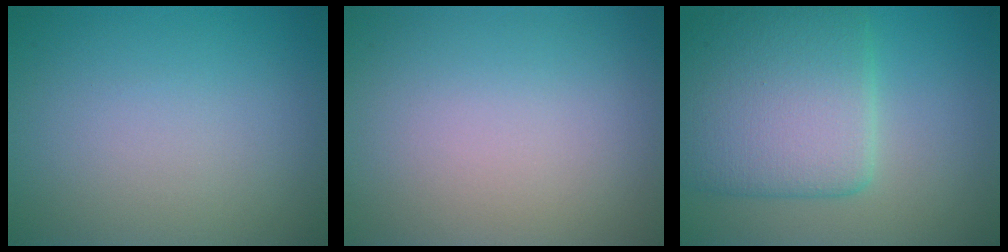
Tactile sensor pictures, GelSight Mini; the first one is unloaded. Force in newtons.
{"total": 0.5, "press": 0.5, "slide": 0.0}
{"total": 8.0, "press": 8.0, "slide": 0.4}